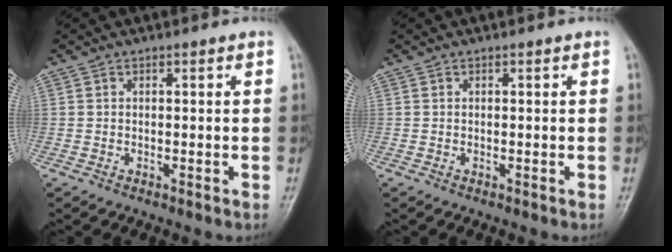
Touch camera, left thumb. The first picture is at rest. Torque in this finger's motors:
{"motor_torque": [-0.05, 0.05, -0.02, 0.01, 0.00]}